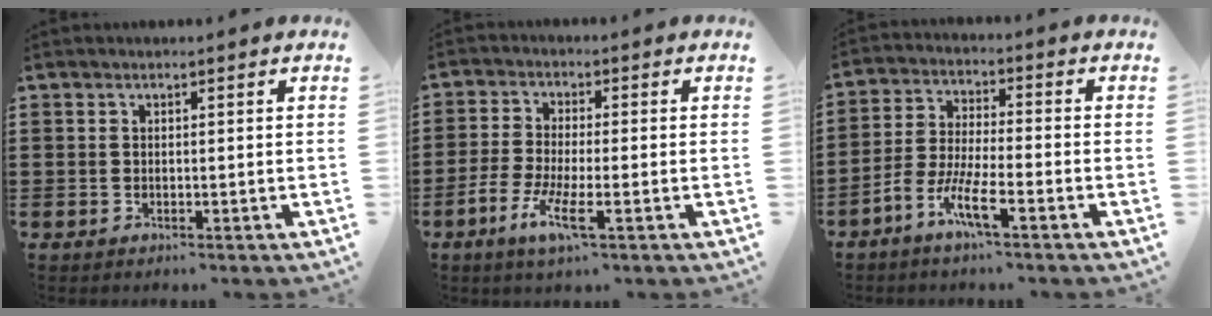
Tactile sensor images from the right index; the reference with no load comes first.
{"total": 5.9, "force": [-2.9, 0.9, 5.0], "torque": [-0.109, -0.013, -0.057]}
{"total": 6.8, "force": [-4.4, 0.9, 5.1], "torque": [-0.124, -0.013, -0.088]}